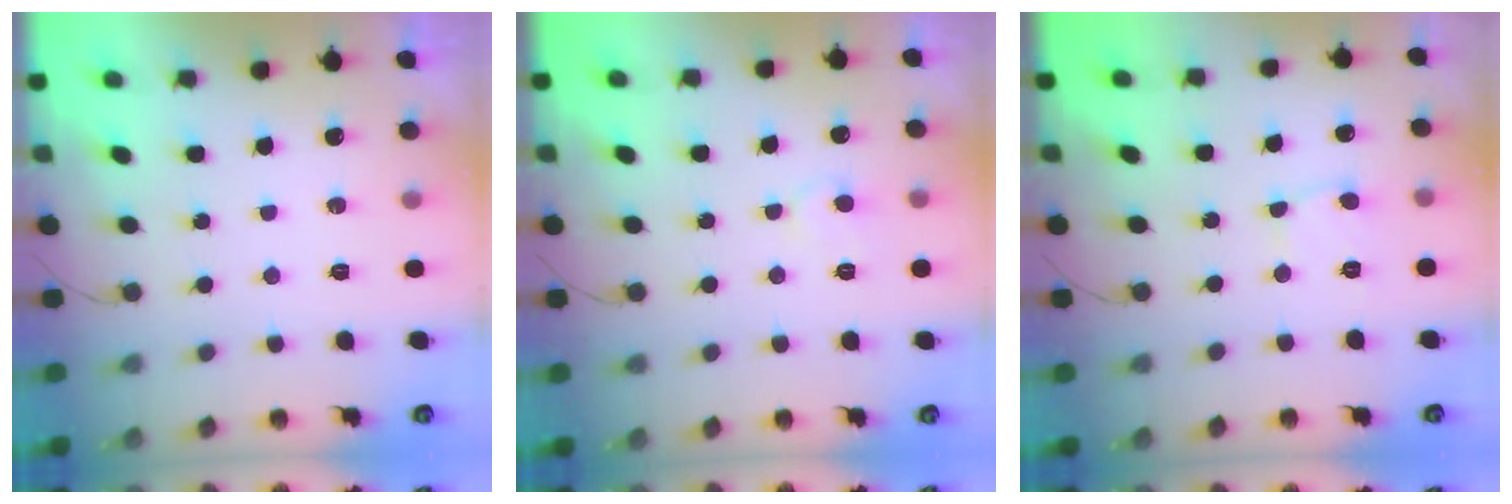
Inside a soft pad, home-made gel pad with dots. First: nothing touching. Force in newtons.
{"total": 5.5, "press": 5.5, "slide": 0.5}
{"total": 2.9, "press": 2.9, "slide": 0.2}